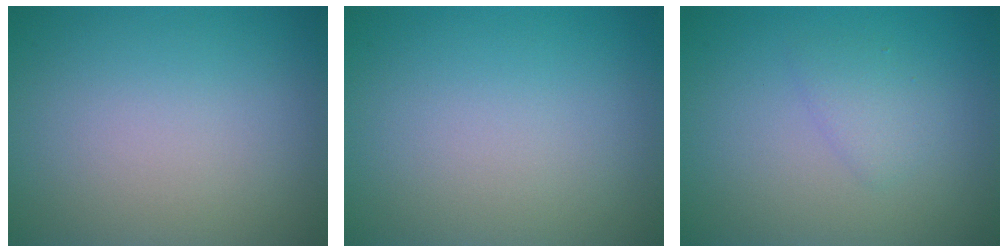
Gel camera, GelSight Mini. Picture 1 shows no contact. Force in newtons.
{"total": 0.0}
{"total": 1.4, "press": 1.4, "slide": 0.0}